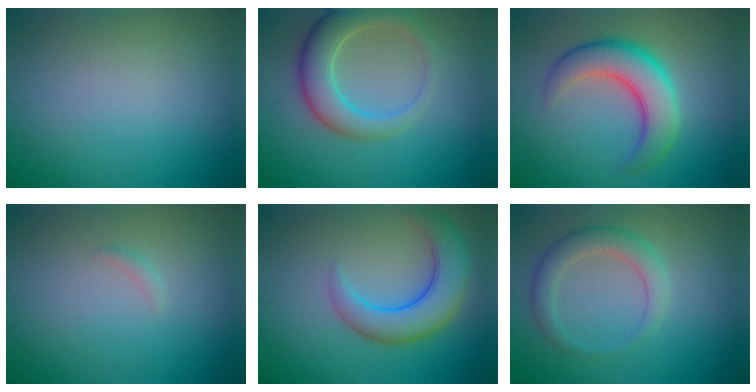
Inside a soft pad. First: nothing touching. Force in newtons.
{"total": 5.5, "press": 5.5, "slide": 0.5}
{"total": 6.3, "press": 6.3, "slide": 0.4}
{"total": 0.6, "press": 0.6, "slide": 0.0}
{"total": 6.0, "press": 6.0, "slide": 0.4}
{"total": 3.1, "press": 3.1, "slide": 0.1}